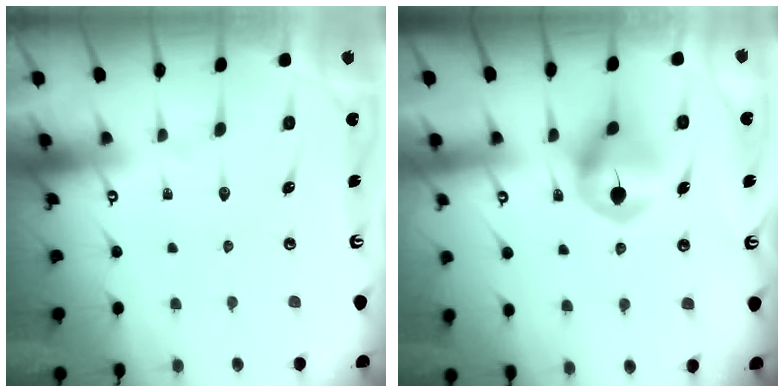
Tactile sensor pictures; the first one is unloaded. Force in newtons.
{"total": 7.9, "press": 7.9, "slide": 0.2}